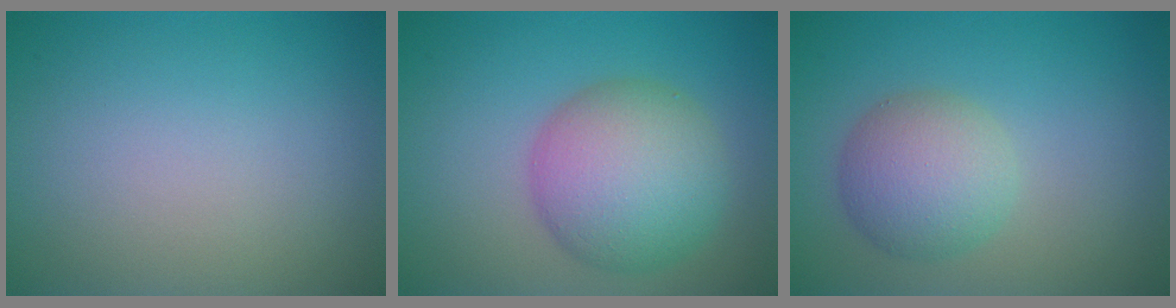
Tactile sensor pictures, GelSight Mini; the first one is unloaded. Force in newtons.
{"total": 7.6, "press": 7.6, "slide": 0.4}
{"total": 4.7, "press": 4.7, "slide": 0.1}